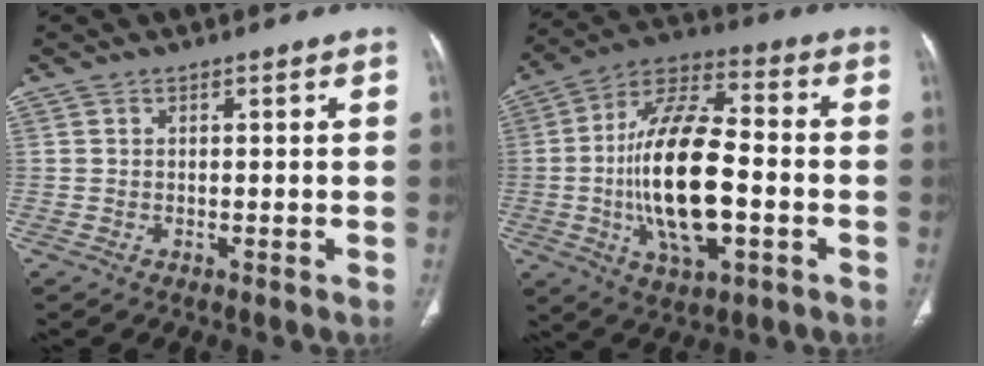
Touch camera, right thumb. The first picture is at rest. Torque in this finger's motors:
{"motor_torque": [2.34, 2.16, 2.39, -0.38, 0.71]}